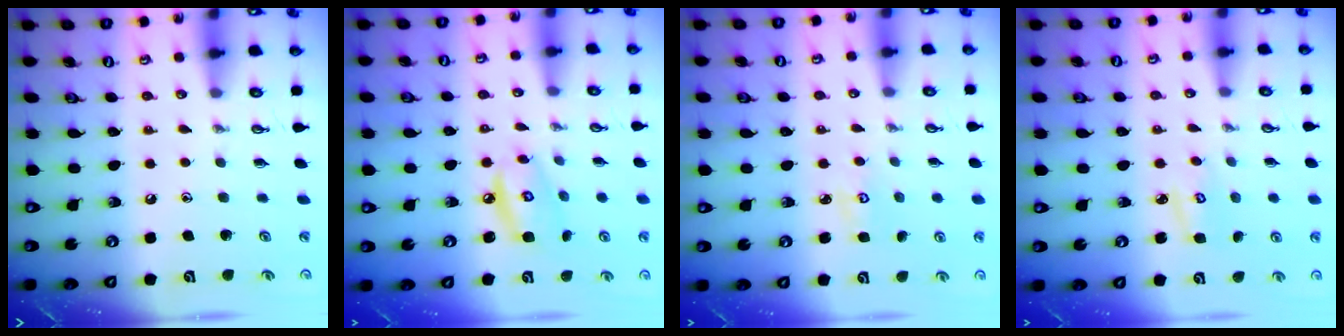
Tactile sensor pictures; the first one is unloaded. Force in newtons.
{"total": 7.8, "press": 7.8, "slide": 0.7}
{"total": 3.7, "press": 3.7, "slide": 0.4}
{"total": 4.0, "press": 3.9, "slide": 0.4}